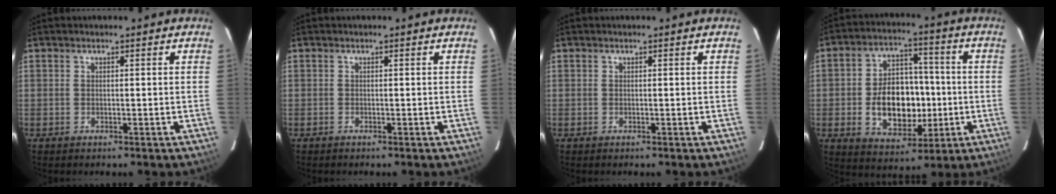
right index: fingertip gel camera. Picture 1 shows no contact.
{"total": 0.0}
{"total": 0.0}
{"total": 14.2, "force": [-2.2, 9.5, 10.3], "torque": [-0.197, 0.020, -0.015]}